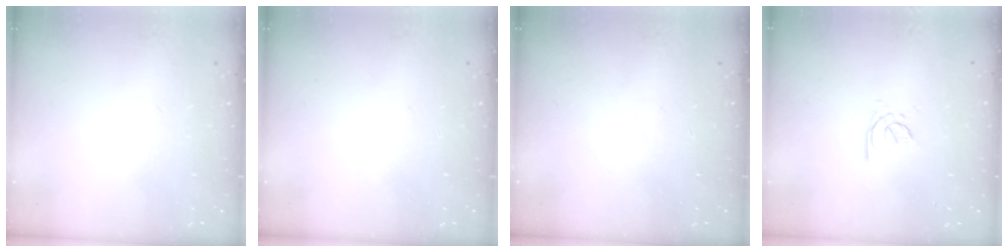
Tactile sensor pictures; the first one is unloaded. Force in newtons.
{"total": 0.0}
{"total": 0.0}
{"total": 2.1, "press": 2.0, "slide": 0.6}